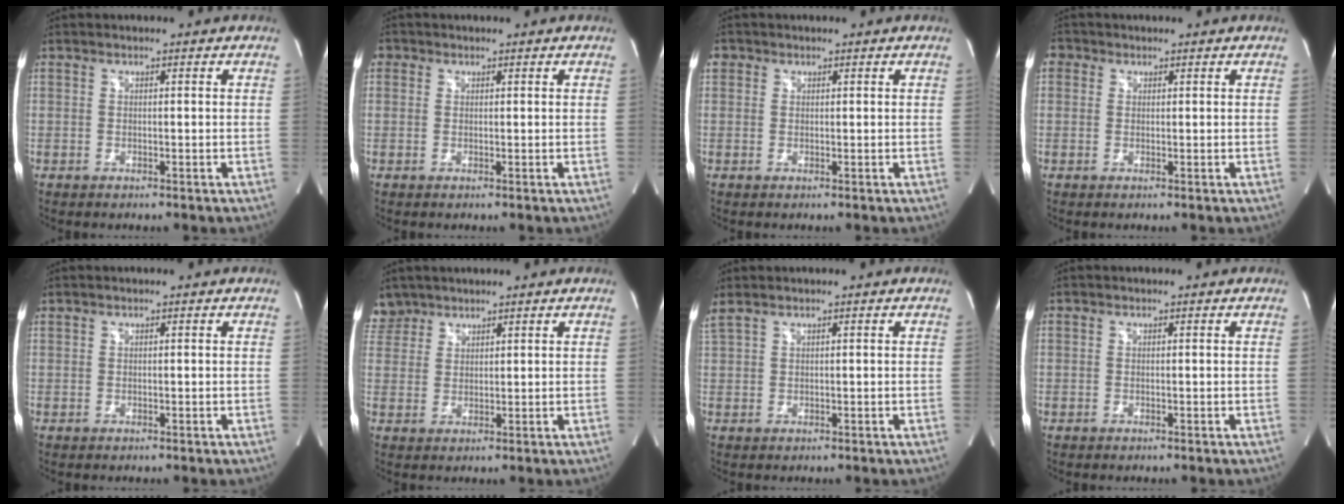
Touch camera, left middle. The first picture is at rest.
{"total": 1.4, "force": [0.6, 1.2, 0.2], "torque": [0.005, 0.006, 0.006]}
{"total": 1.6, "force": [0.7, 1.4, 0.3], "torque": [0.002, 0.011, 0.011]}
{"total": 2.1, "force": [0.8, 1.9, 0.4], "torque": [-0.002, 0.011, 0.011]}
{"total": 0.0}
{"total": 4.1, "force": [3.5, 2.1, -0.3], "torque": [0.009, 0.009, 0.072]}
{"total": 2.1, "force": [1.8, 0.1, 1.1], "torque": [-0.046, 0.027, 0.048]}
{"total": 0.0}